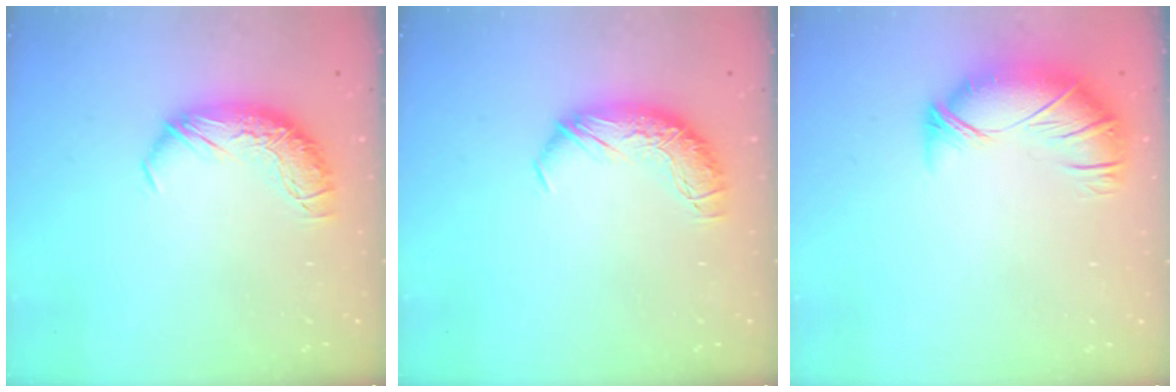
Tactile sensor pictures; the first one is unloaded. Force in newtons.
{"total": 0.0}
{"total": 3.0, "press": 1.9, "slide": 2.3}